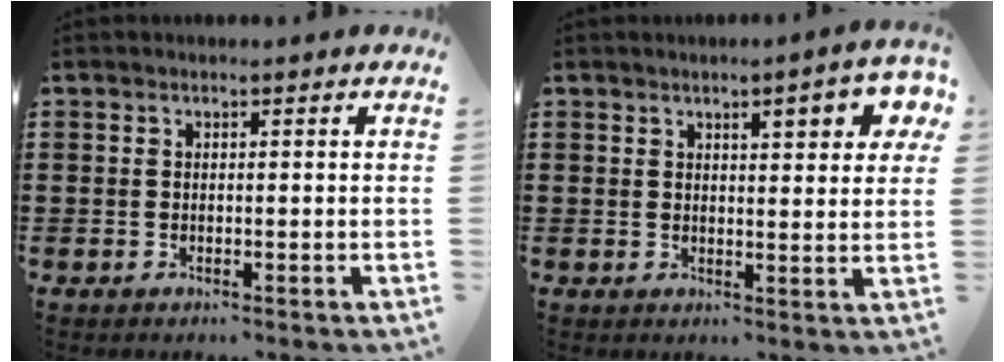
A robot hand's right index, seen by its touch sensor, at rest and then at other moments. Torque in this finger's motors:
{"motor_torque": [0.56, 0.27, 0.22, 0.09]}